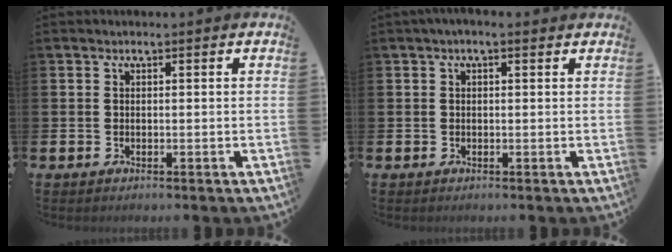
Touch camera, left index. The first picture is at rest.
{"total": 1.0, "force": [0.3, 0.4, 0.9], "torque": [-0.007, 0.002, 0.002]}